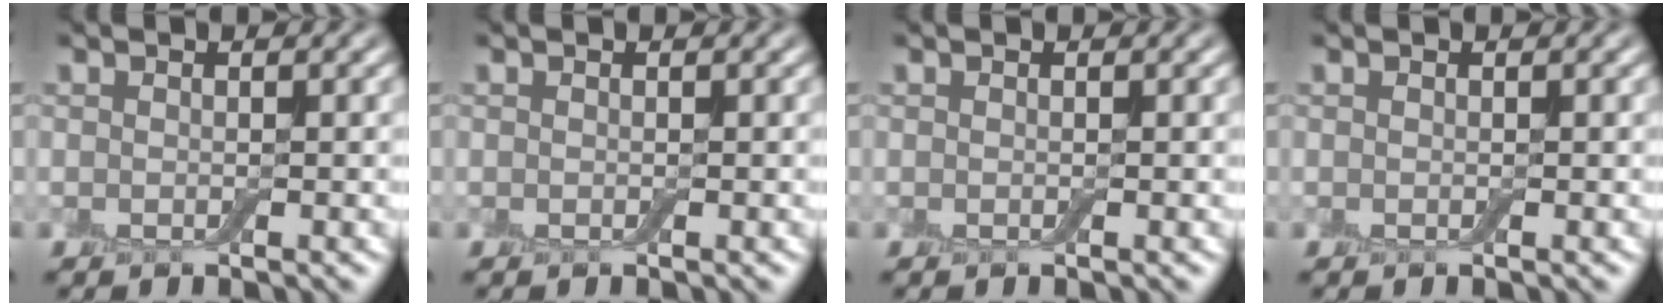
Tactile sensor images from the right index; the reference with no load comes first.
{"total": 0.0}
{"total": 0.0}
{"total": 0.0}